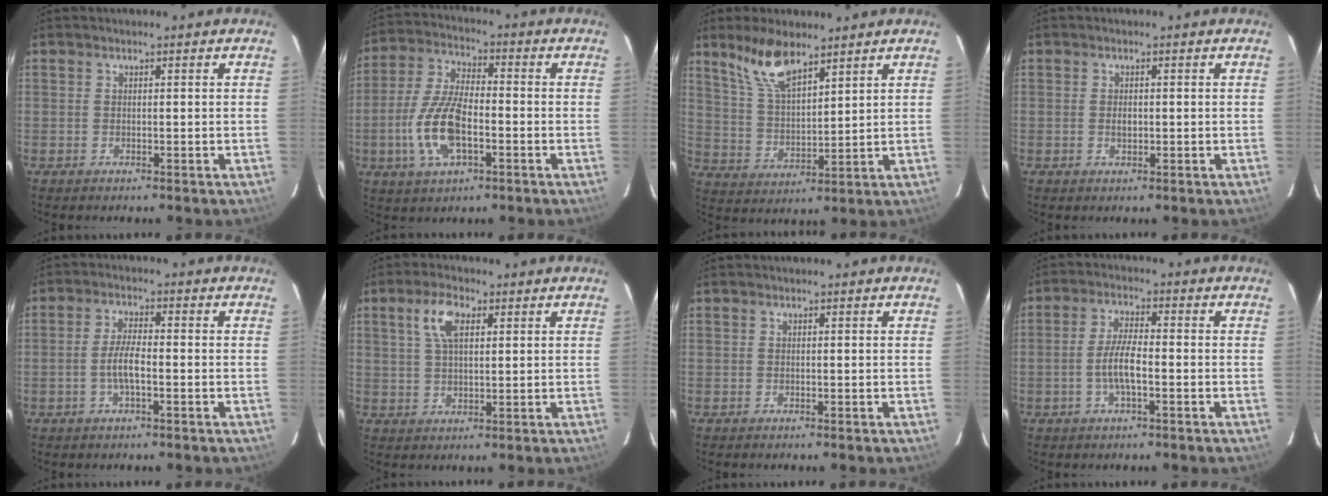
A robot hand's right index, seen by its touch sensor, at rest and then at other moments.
{"total": 12.3, "force": [-3.6, 5.4, 10.5], "torque": [-0.225, 0.004, -0.068]}
{"total": 9.7, "force": [7.1, 3.1, 5.9], "torque": [-0.113, 0.009, 0.150]}
{"total": 1.3, "force": [-0.1, 0.9, 0.9], "torque": [-0.015, 0.003, 0.000]}
{"total": 4.5, "force": [-1.3, 1.0, 4.1], "torque": [-0.086, 0.006, -0.024]}
{"total": 6.3, "force": [2.6, 2.9, 4.9], "torque": [-0.094, 0.013, 0.050]}
{"total": 0.0}
{"total": 5.4, "force": [-1.6, 1.3, 5.0], "torque": [-0.102, 0.006, -0.031]}